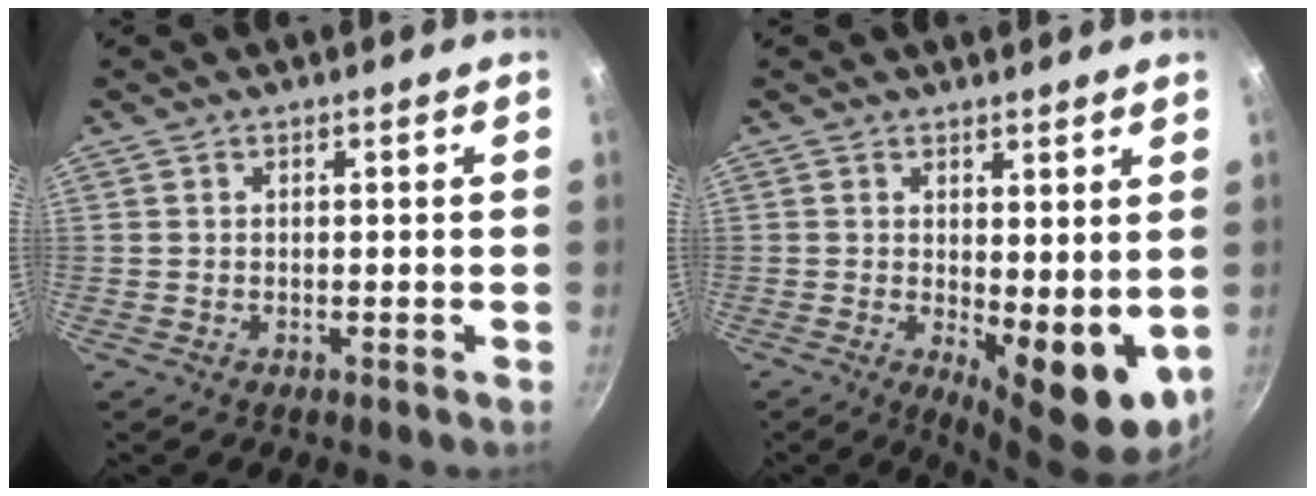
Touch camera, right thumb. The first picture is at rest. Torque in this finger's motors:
{"motor_torque": [-0.28, 0.93, 0.98, 0.00, 0.09]}